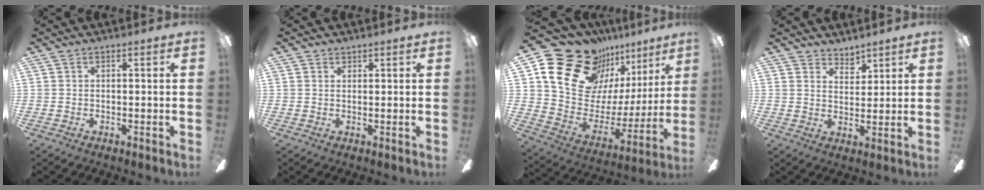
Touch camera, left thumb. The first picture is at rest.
{"total": 1.1, "force": [0.9, 0.5, -0.1], "torque": [0.001, 0.000, 0.018]}
{"total": 22.3, "force": [15.5, 13.7, 8.4], "torque": [-0.143, -0.107, 0.302]}
{"total": 4.1, "force": [3.8, 1.6, -0.1], "torque": [-0.002, -0.020, 0.071]}